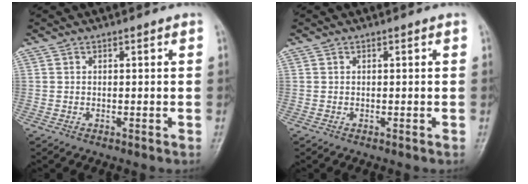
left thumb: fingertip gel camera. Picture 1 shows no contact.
{"total": 0.0}